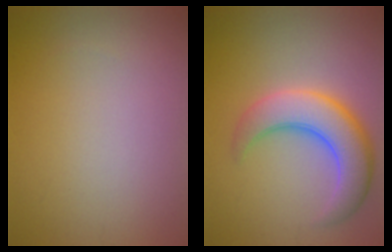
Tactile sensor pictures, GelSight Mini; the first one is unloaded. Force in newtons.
{"total": 6.4, "press": 6.4, "slide": 0.4}